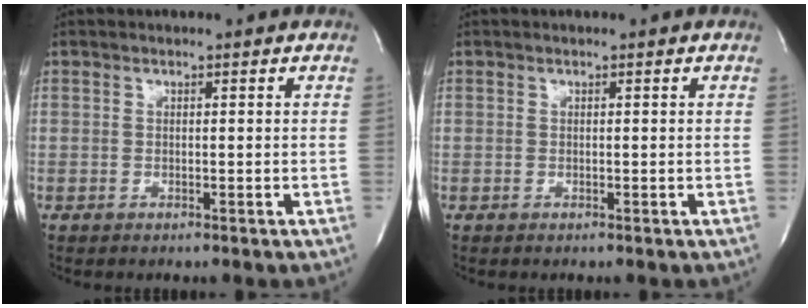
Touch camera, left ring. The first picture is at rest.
{"total": 0.0}